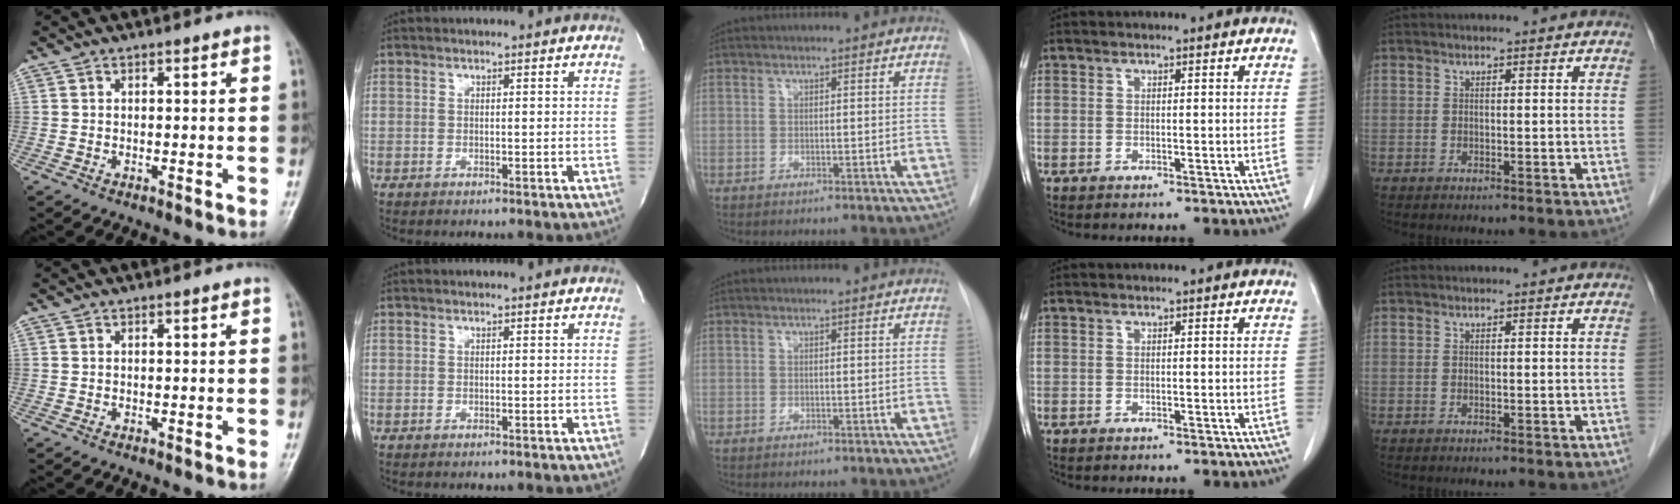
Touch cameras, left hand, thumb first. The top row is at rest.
{}